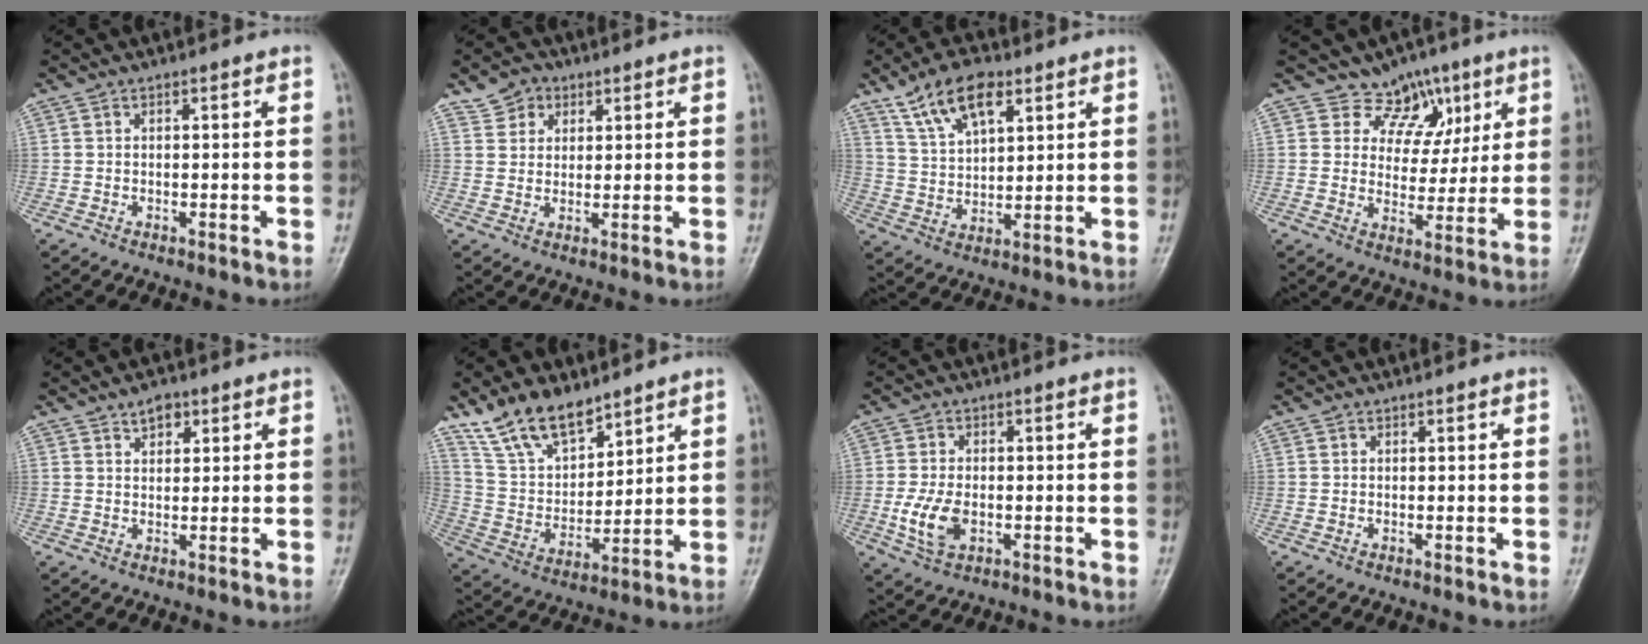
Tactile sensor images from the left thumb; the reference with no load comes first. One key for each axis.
{"total": 4.7, "fx": 2.6, "fy": 3.7, "fz": 1.2, "tx": -0.001, "ty": -0.009, "tz": 0.045}
{"total": 10.6, "fx": 6.3, "fy": 4.9, "fz": 7.0, "tx": -0.115, "ty": -0.018, "tz": 0.123}
{"total": 8.0, "fx": 5.1, "fy": 6.1, "fz": 1.2, "tx": 0.028, "ty": -0.027, "tz": 0.082}
{"total": 3.0, "fx": 1.9, "fy": 1.8, "fz": 1.5, "tx": -0.011, "ty": -0.010, "tz": 0.031}
{"total": 13.0, "fx": 9.8, "fy": 6.1, "fz": 5.9, "tx": -0.081, "ty": -0.051, "tz": 0.199}
{"total": 6.5, "fx": -1.5, "fy": 4.0, "fz": 4.9, "tx": -0.101, "ty": -0.001, "tz": -0.024}
{"total": 0.0}